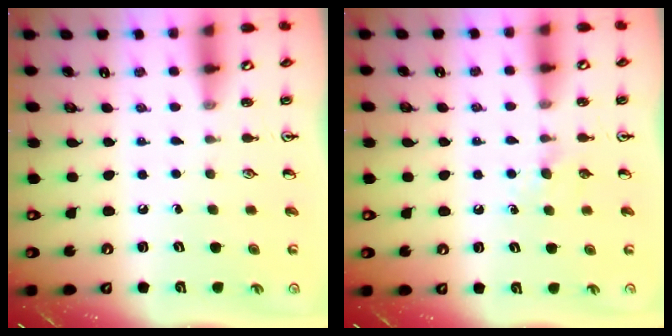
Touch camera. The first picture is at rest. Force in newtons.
{"total": 3.4, "press": 3.3, "slide": 0.5}